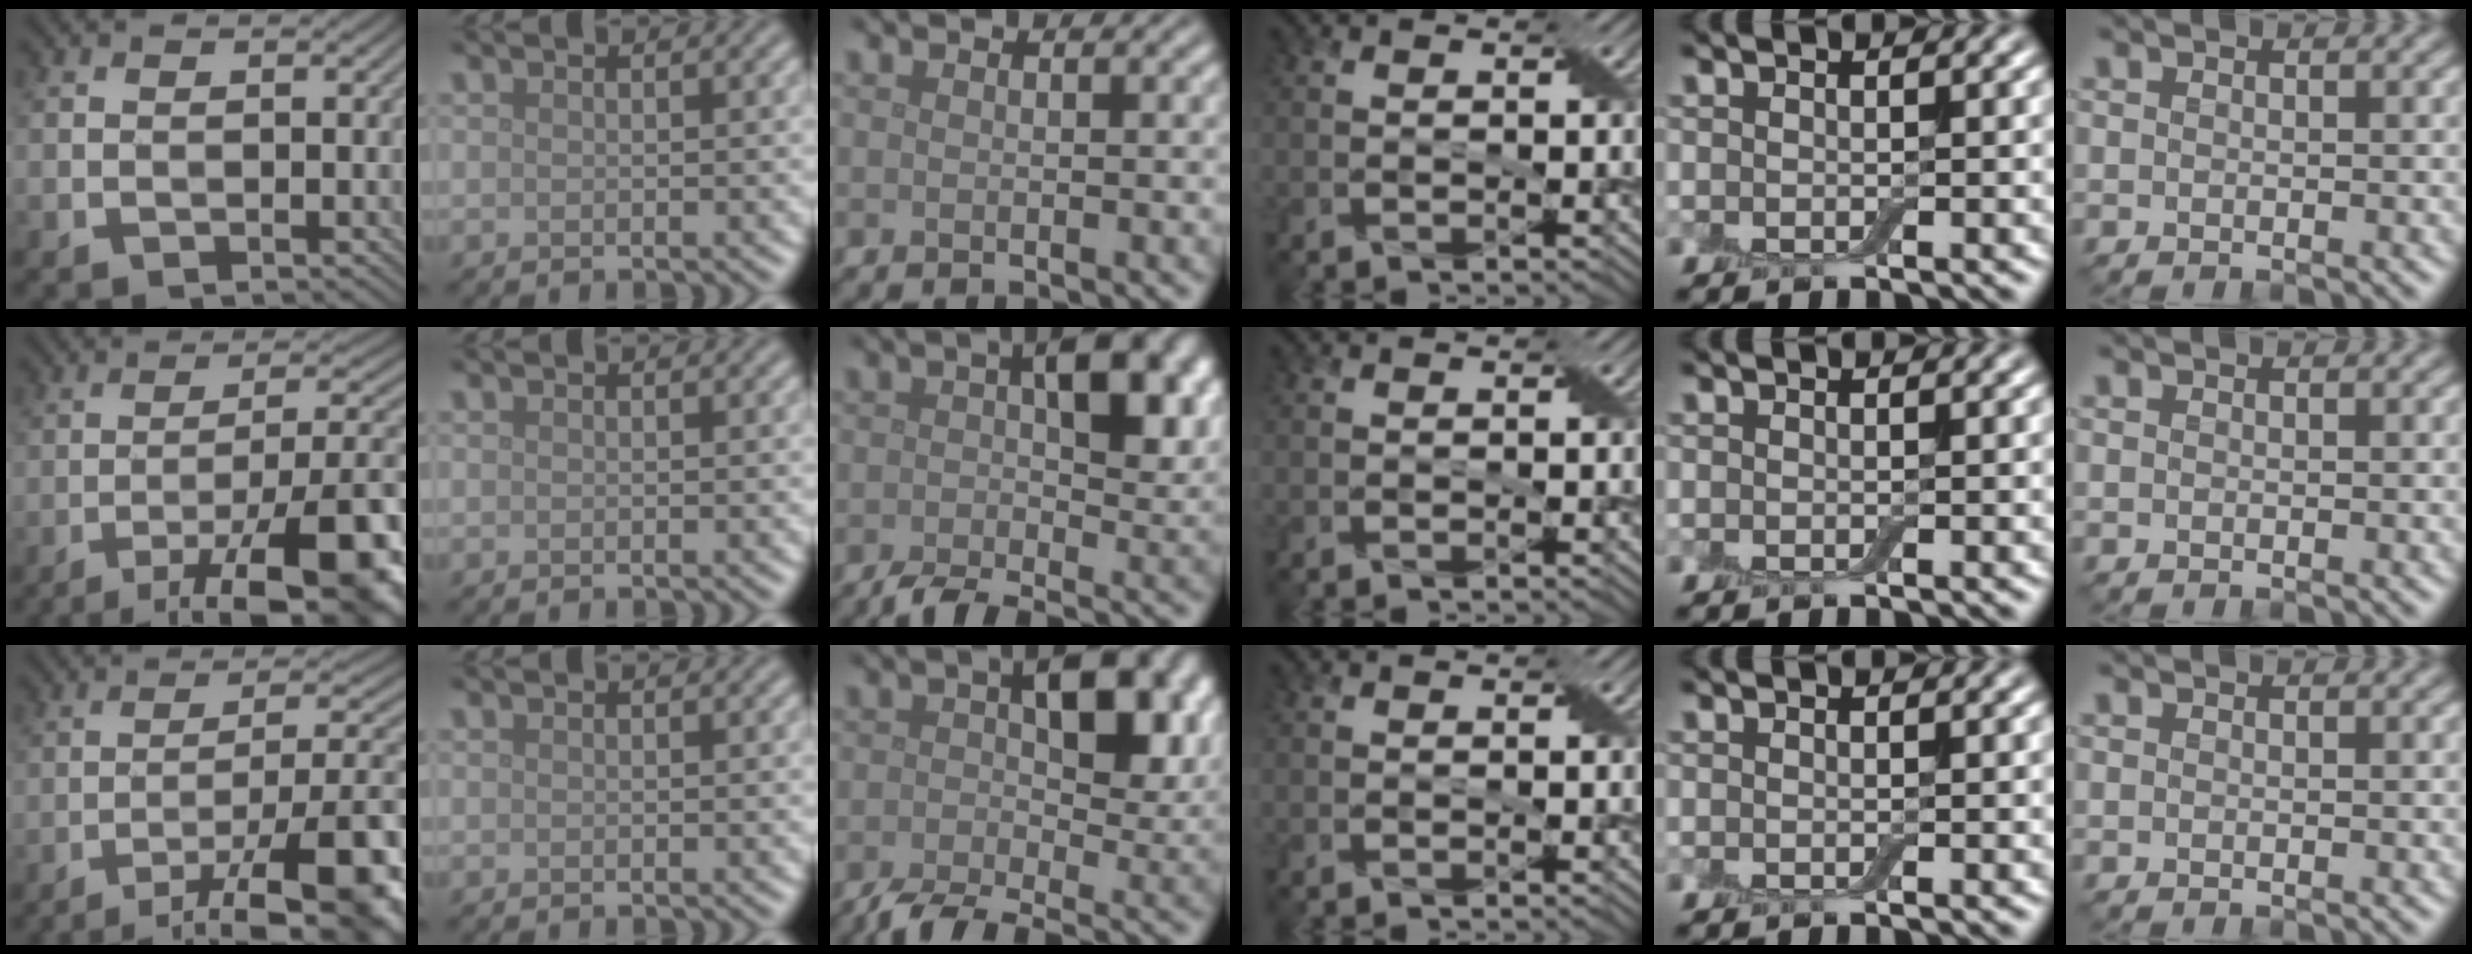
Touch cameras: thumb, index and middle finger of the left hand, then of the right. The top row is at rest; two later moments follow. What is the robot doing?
{"motion": "close", "object": "airpods case & airpods"}